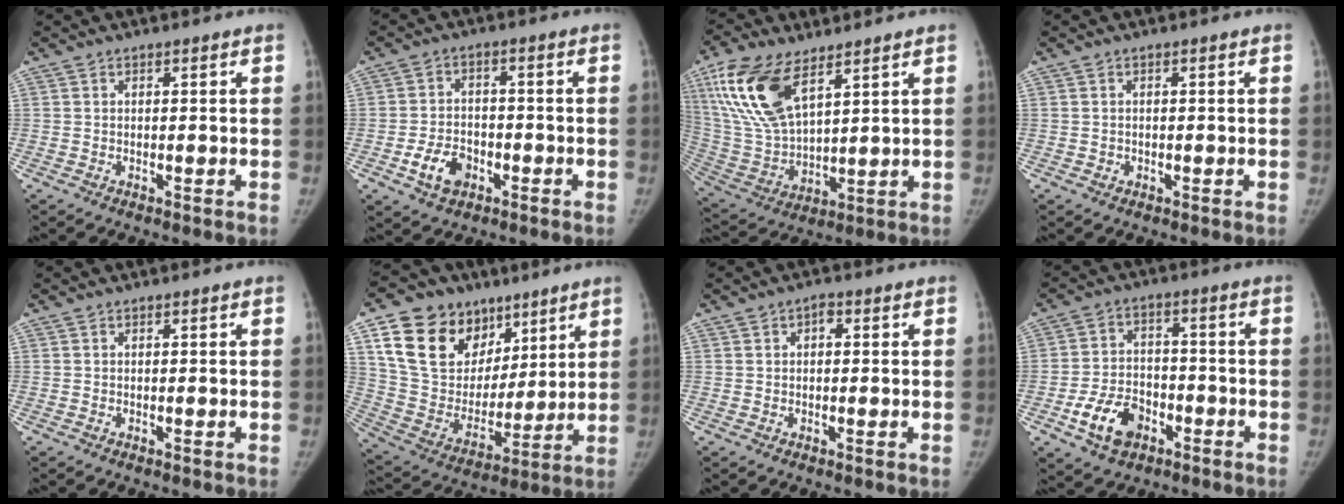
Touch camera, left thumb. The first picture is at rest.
{"total": 6.9, "force": [-3.1, 4.8, 3.8], "torque": [-0.054, 0.019, -0.051]}
{"total": 17.2, "force": [8.8, 8.0, 12.3], "torque": [-0.247, -0.027, 0.182]}
{"total": 0.9, "force": [-0.3, 0.8, 0.2], "torque": [0.004, 0.004, -0.006]}
{"total": 0.0}
{"total": 22.8, "force": [11.5, 16.2, 11.1], "torque": [-0.161, -0.019, 0.214]}
{"total": 1.9, "force": [0.3, 1.4, 1.2], "torque": [-0.007, 0.006, -0.001]}
{"total": 9.9, "force": [-4.7, 6.7, 5.6], "torque": [-0.084, 0.025, -0.079]}